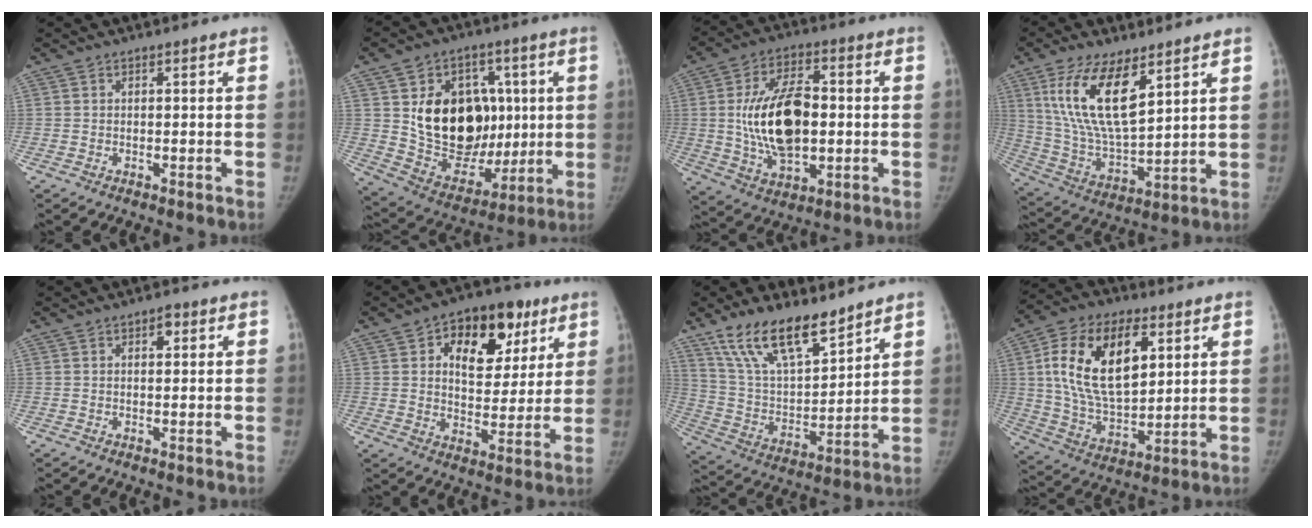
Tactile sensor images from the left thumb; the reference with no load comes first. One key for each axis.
{"total": 21.9, "fx": 2.7, "fy": 16.1, "fz": 14.7, "tx": -0.184, "ty": -0.008, "tz": 0.073}
{"total": 17.1, "fx": 0.2, "fy": 9.4, "fz": 14.3, "tx": -0.234, "ty": 0.006, "tz": 0.009}
{"total": 17.1, "fx": 8.1, "fy": 6.9, "fz": 13.3, "tx": -0.239, "ty": -0.037, "tz": 0.164}
{"total": 1.9, "fx": 0.8, "fy": 1.0, "fz": 1.4, "tx": -0.008, "ty": 0.001, "tz": 0.009}
{"total": 16.7, "fx": 7.2, "fy": 10.6, "fz": 10.7, "tx": -0.096, "ty": -0.009, "tz": 0.109}
{"total": 17.6, "fx": 12.7, "fy": 6.8, "fz": 10.1, "tx": -0.141, "ty": -0.066, "tz": 0.243}
{"total": 21.0, "fx": 6.4, "fy": 11.6, "fz": 16.3, "tx": -0.267, "ty": -0.018, "tz": 0.115}